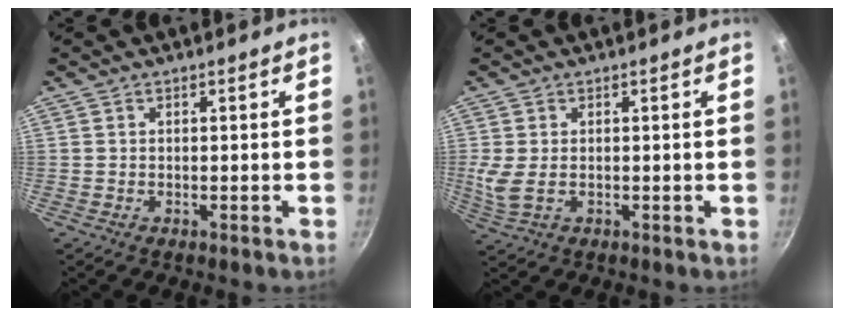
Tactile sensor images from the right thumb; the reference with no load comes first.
{"total": 4.6, "force": [0.0, 2.7, 3.7], "torque": [-0.071, -0.006, 0.005]}